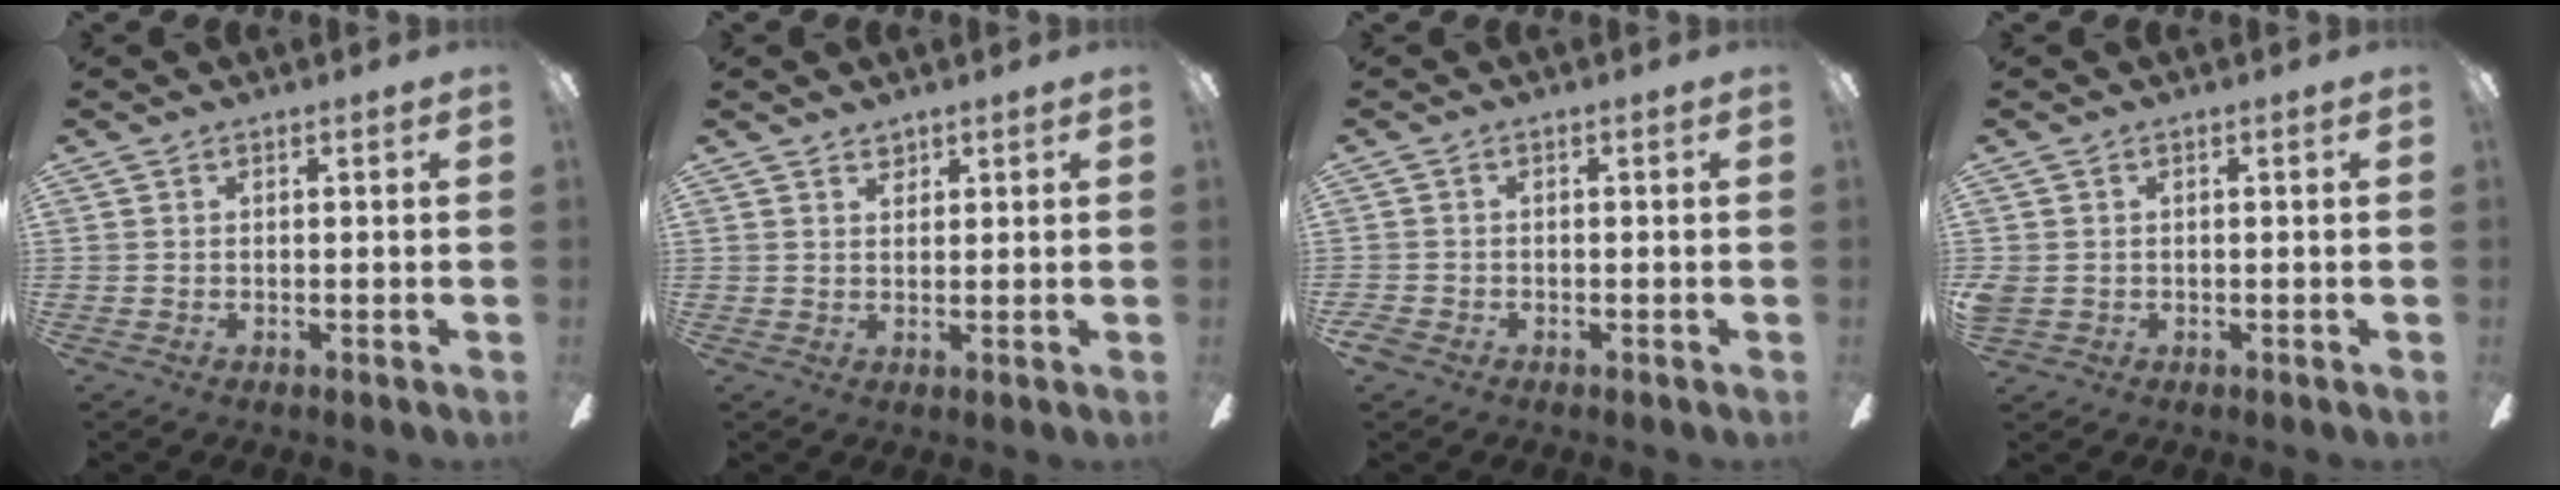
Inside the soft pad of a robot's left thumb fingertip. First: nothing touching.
{"total": 2.0, "force": [1.6, 1.0, 0.6], "torque": [-0.005, -0.004, 0.028]}
{"total": 2.0, "force": [-1.3, 1.3, 0.8], "torque": [-0.018, 0.005, -0.027]}
{"total": 2.0, "force": [-0.3, 1.8, 0.8], "torque": [-0.013, 0.005, -0.005]}